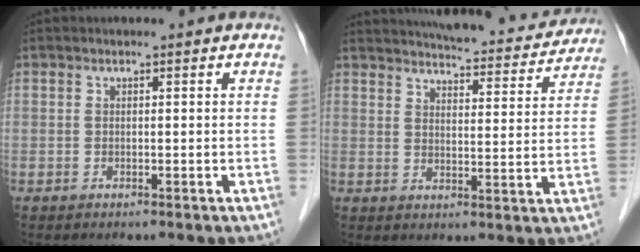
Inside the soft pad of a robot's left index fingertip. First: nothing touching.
{"total": 18.4, "force": [17.3, 3.2, 5.3], "torque": [-0.064, -0.017, 0.212]}